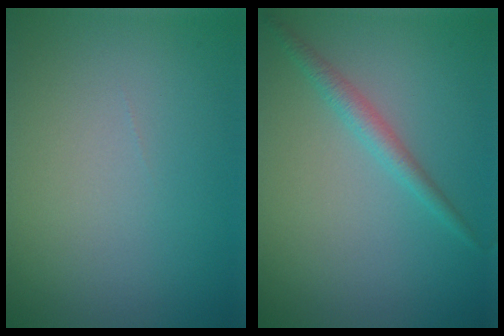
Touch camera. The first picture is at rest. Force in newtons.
{"total": 1.7, "press": 1.7, "slide": 0.1}